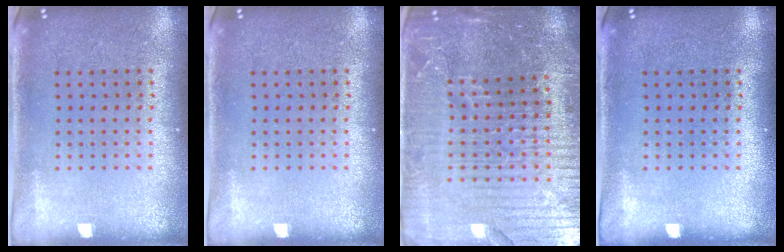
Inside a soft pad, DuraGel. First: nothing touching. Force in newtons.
{"total": 0.0}
{"total": 6.1, "press": 5.4, "slide": 2.8}
{"total": 0.0}